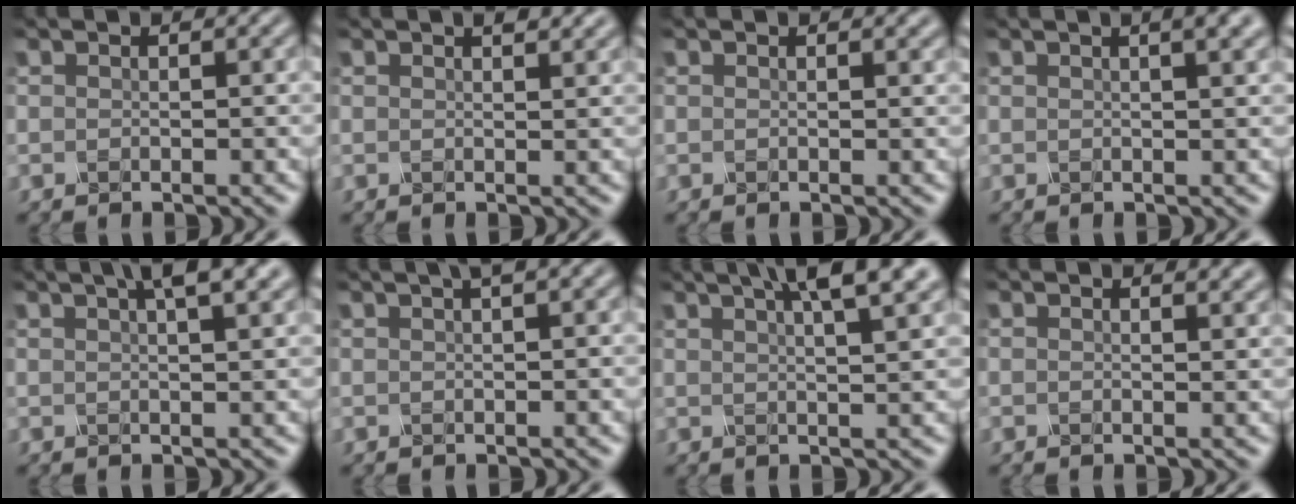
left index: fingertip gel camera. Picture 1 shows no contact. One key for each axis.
{"total": 1.7, "fx": 1.2, "fy": 0.5, "fz": 1.1, "tx": -0.013, "ty": 0.000, "tz": 0.015}
{"total": 1.1, "fx": 0.9, "fy": 0.2, "fz": 0.6, "tx": -0.007, "ty": 0.001, "tz": 0.012}
{"total": 4.8, "fx": 2.5, "fy": 1.9, "fz": 3.5, "tx": -0.024, "ty": 0.023, "tz": 0.002}
{"total": 5.5, "fx": 3.3, "fy": 1.5, "fz": 4.1, "tx": -0.038, "ty": 0.023, "tz": 0.026}
{"total": 2.7, "fx": 1.5, "fy": 0.4, "fz": 2.3, "tx": -0.029, "ty": 0.010, "tz": 0.021}
{"total": 7.6, "fx": 4.5, "fy": 2.2, "fz": 5.7, "tx": -0.055, "ty": 0.034, "tz": 0.034}
{"total": 1.8, "fx": 1.4, "fy": 0.6, "fz": 0.9, "tx": -0.007, "ty": 0.001, "tz": 0.018}